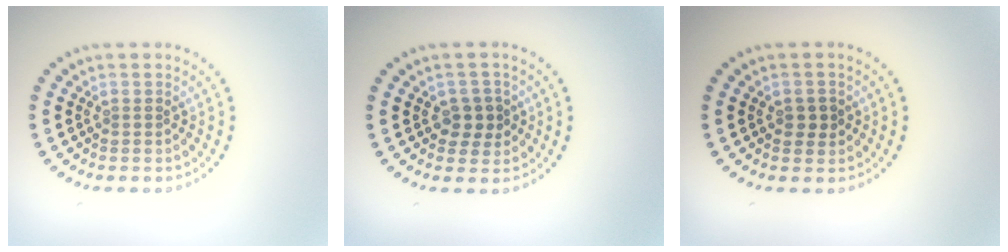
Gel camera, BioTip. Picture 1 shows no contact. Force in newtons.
{"total": 2.1, "press": 2.0, "slide": 0.7}
{"total": 1.6, "press": 1.6, "slide": 0.2}